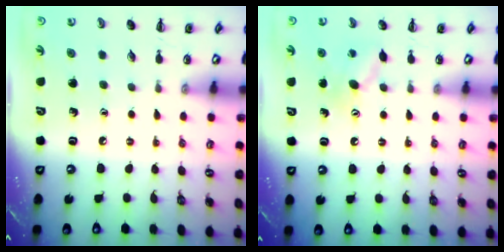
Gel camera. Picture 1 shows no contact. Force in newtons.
{"total": 8.5, "press": 8.4, "slide": 1.5}